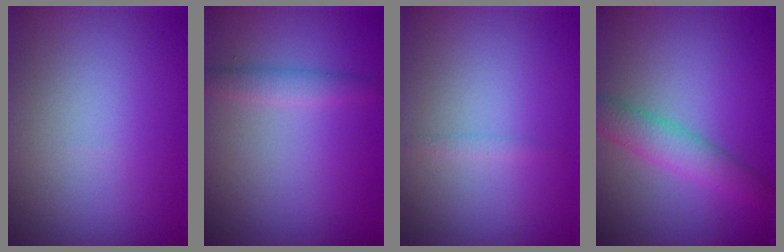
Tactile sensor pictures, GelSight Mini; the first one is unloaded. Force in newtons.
{"total": 1.9, "press": 1.9, "slide": 0.0}
{"total": 0.7, "press": 0.7, "slide": 0.0}
{"total": 3.7, "press": 3.7, "slide": 0.1}